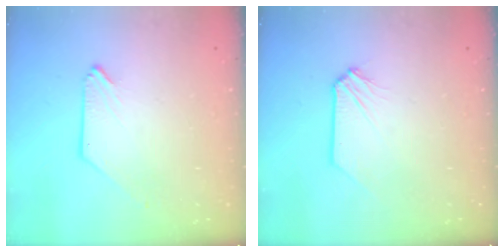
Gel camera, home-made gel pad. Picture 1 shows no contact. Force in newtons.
{"total": 0.0}